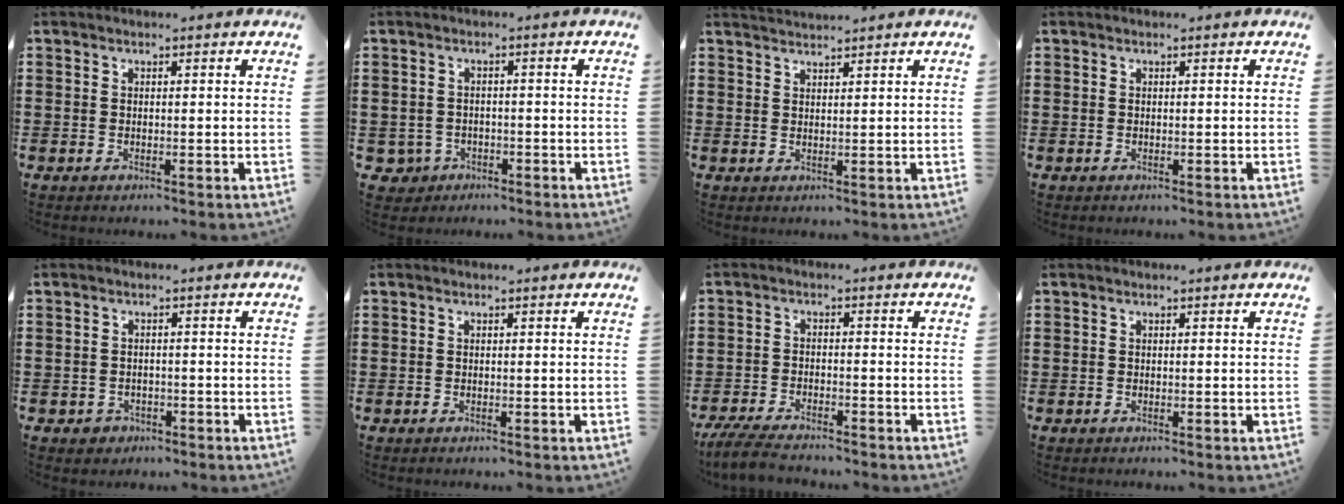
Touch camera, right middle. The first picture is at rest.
{"total": 2.3, "force": [-1.5, 1.6, 0.5], "torque": [-0.023, -0.001, -0.036]}
{"total": 1.8, "force": [1.8, -0.1, -0.1], "torque": [-0.003, 0.001, 0.036]}
{"total": 0.0}
{"total": 1.0, "force": [-0.6, 0.8, 0.2], "torque": [-0.006, 0.002, -0.014]}
{"total": 0.0}
{"total": 4.5, "force": [-4.2, 0.5, 1.5], "torque": [-0.045, -0.008, -0.088]}
{"total": 0.0}